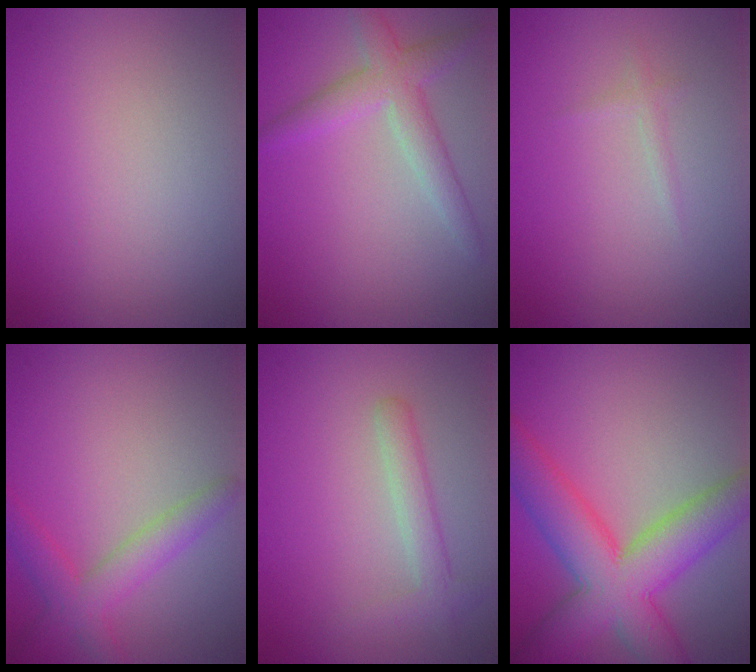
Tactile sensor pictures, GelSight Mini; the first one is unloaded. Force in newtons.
{"total": 3.4, "press": 3.4, "slide": 0.1}
{"total": 0.7, "press": 0.7, "slide": 0.0}
{"total": 3.3, "press": 3.3, "slide": 0.2}
{"total": 2.2, "press": 2.2, "slide": 0.2}
{"total": 9.2, "press": 9.2, "slide": 0.3}